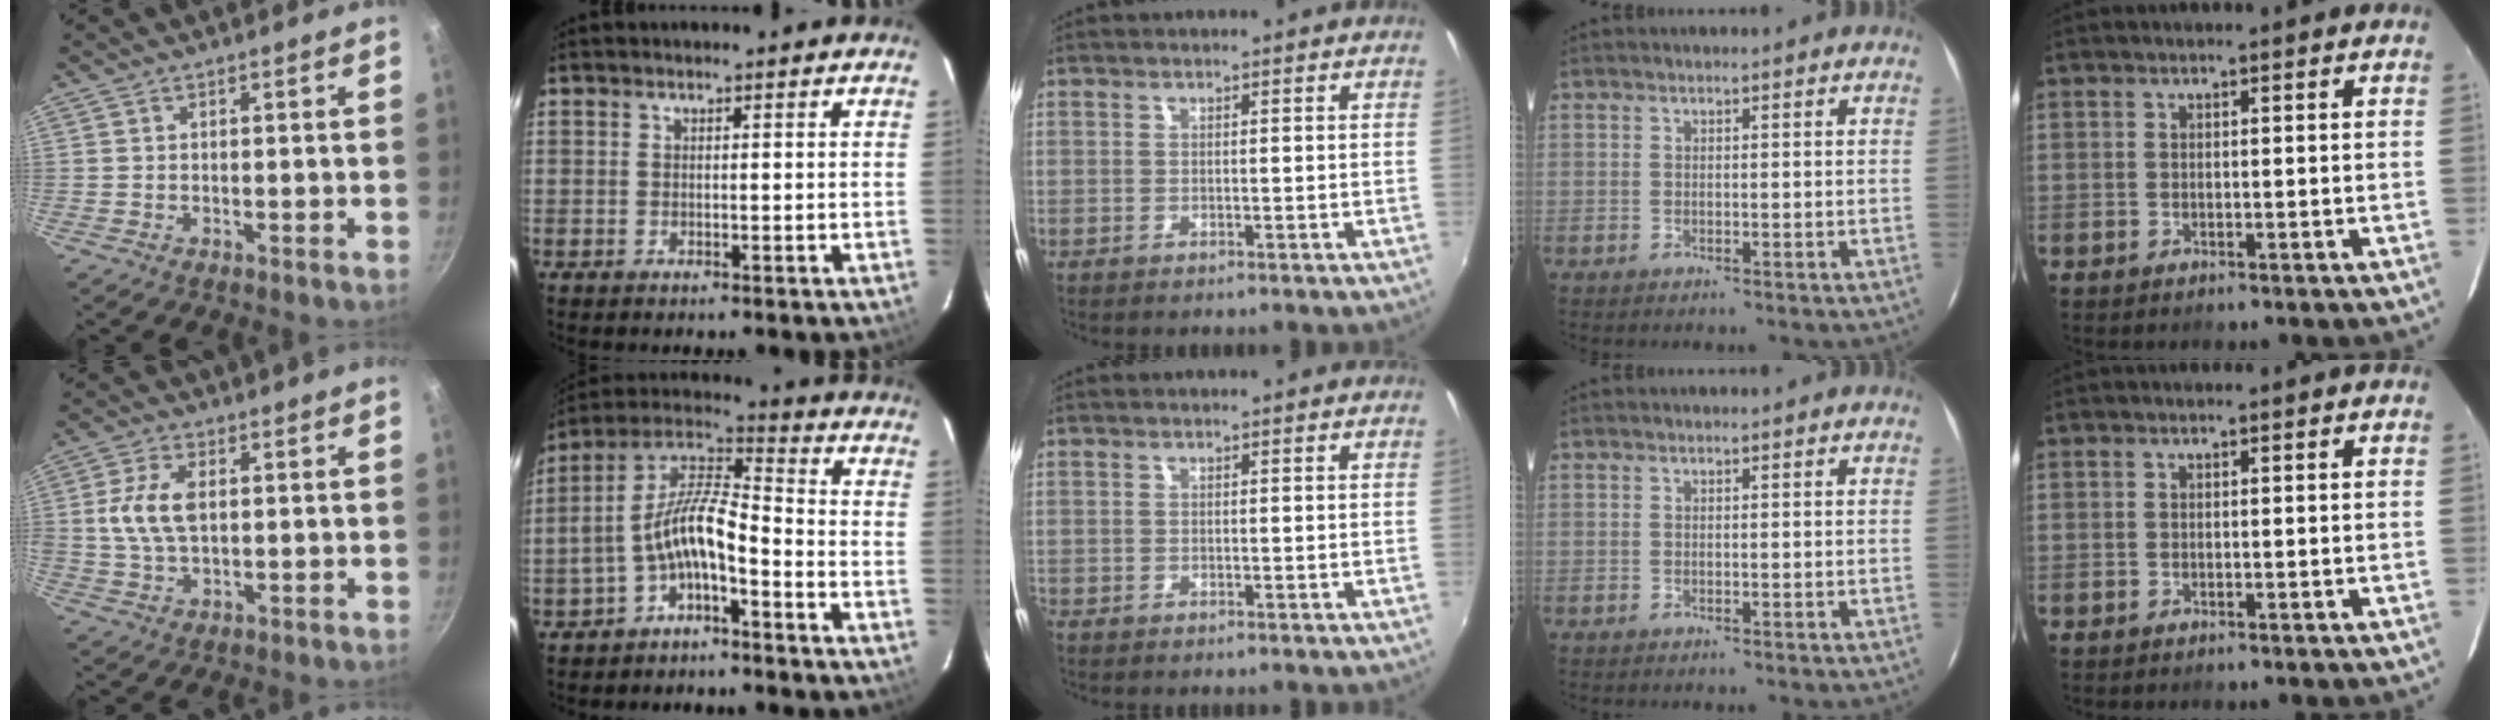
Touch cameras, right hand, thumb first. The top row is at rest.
{"thumb": {"total": 8.7, "force": [1.1, 4.9, 7.2], "torque": [-0.137, 0.007, 0.019]}, "index": {"total": 10.7, "force": [-4.6, 3.7, 8.9], "torque": [-0.191, 0.016, -0.085]}, "middle": {"total": 1.0, "force": [-0.7, 0.6, 0.3], "torque": [-0.008, -0.002, -0.013]}}